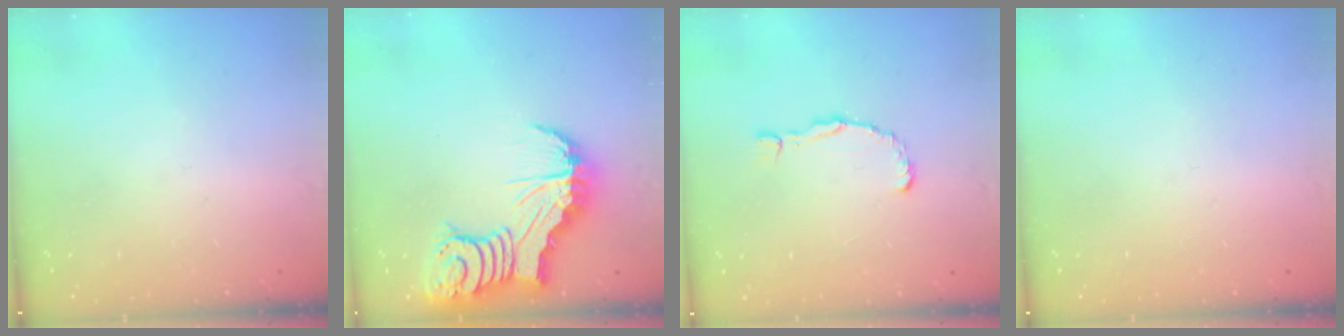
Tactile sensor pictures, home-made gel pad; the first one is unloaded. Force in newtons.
{"total": 12.0, "press": 11.9, "slide": 1.3}
{"total": 2.4, "press": 2.3, "slide": 0.3}
{"total": 0.0}